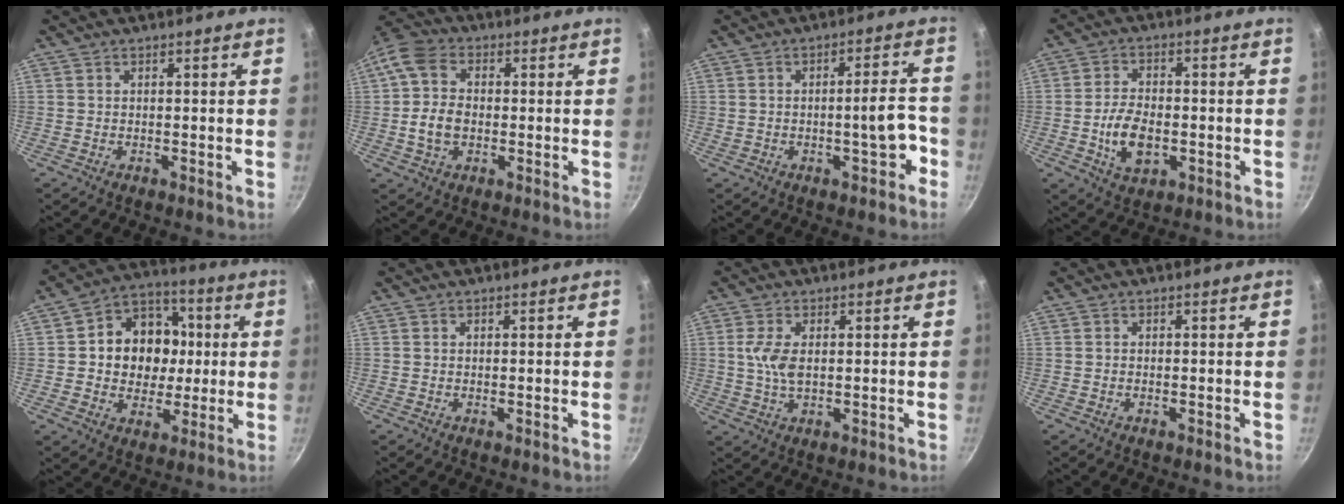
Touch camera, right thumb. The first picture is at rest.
{"total": 9.9, "force": [-0.2, 7.4, 6.6], "torque": [-0.119, 0.016, -0.017]}
{"total": 6.6, "force": [-2.6, 2.0, 5.7], "torque": [-0.053, 0.035, -0.028]}
{"total": 8.9, "force": [-1.9, 5.2, 7.0], "torque": [-0.120, 0.011, -0.032]}
{"total": 15.0, "force": [1.2, 12.7, 8.0], "torque": [-0.088, 0.016, 0.012]}
{"total": 0.0}
{"total": 5.4, "force": [0.8, 2.7, 4.6], "torque": [-0.096, 0.001, 0.016]}
{"total": 0.6, "force": [-0.2, 0.2, 0.5], "torque": [-0.011, 0.002, -0.004]}